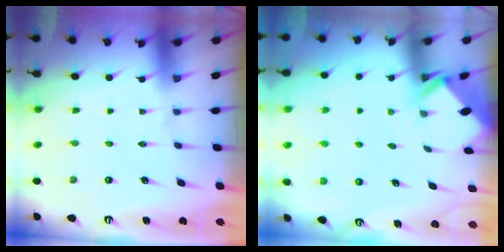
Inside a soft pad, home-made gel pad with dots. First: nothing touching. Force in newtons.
{"total": 2.5, "press": 2.5, "slide": 0.2}